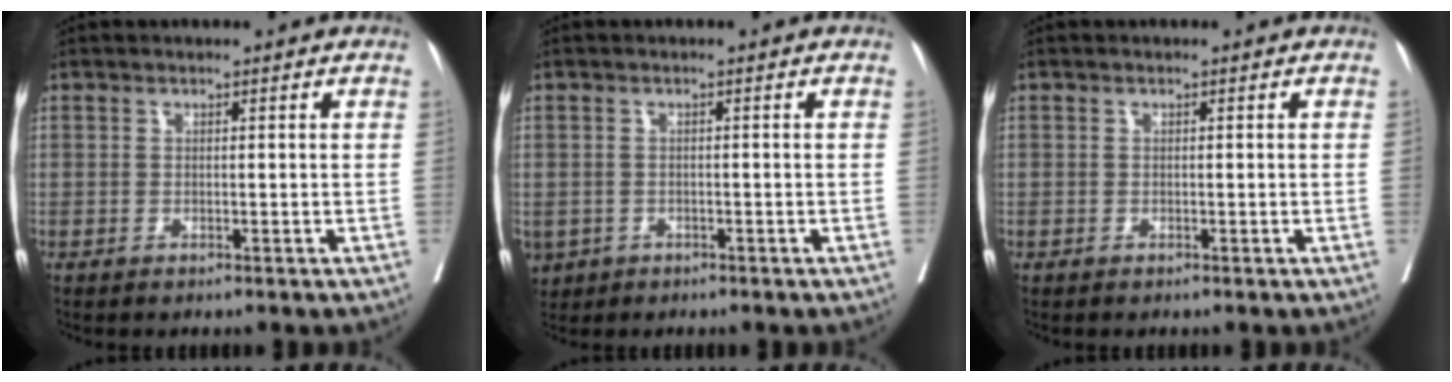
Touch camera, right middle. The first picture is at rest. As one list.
[{"total": 4.9, "force": [-2.5, 4.0, 1.5], "torque": [-0.037, -0.002, -0.037]}, {"total": 0.0}]